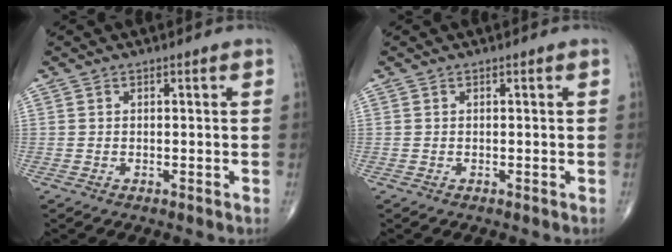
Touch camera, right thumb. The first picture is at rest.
{"total": 0.0}